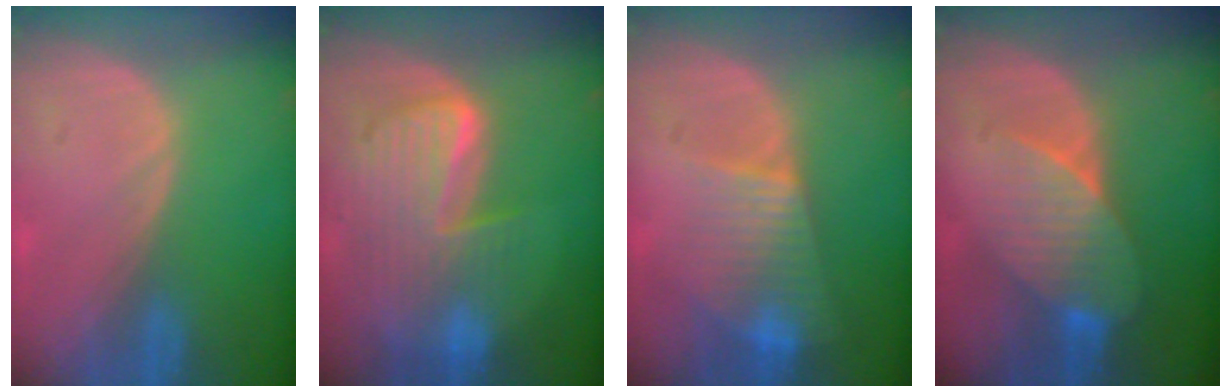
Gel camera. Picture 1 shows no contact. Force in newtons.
{"total": 10.1, "press": 8.7, "slide": 5.1}
{"total": 7.9, "press": 6.7, "slide": 4.3}
{"total": 8.0, "press": 7.2, "slide": 3.4}